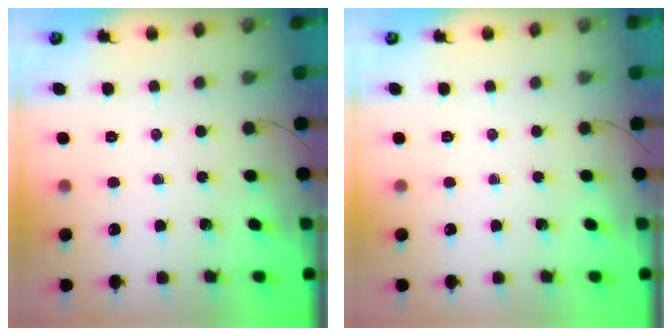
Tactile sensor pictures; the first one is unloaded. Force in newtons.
{"total": 0.0}